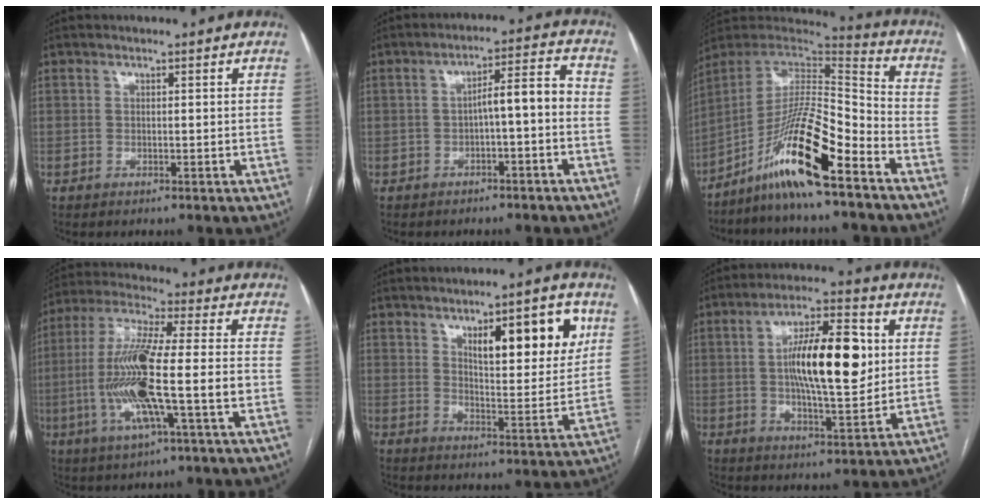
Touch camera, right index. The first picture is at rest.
{"total": 6.0, "force": [-1.4, 1.1, 5.7], "torque": [-0.082, 0.031, -0.019]}
{"total": 16.0, "force": [-10.0, 1.2, 12.5], "torque": [-0.235, 0.002, -0.178]}
{"total": 15.7, "force": [-3.3, 1.3, 15.3], "torque": [-0.307, -0.002, -0.062]}
{"total": 13.1, "force": [5.9, 3.3, 11.2], "torque": [-0.153, -0.001, 0.090]}
{"total": 14.9, "force": [1.9, 4.0, 14.2], "torque": [-0.240, 0.015, 0.028]}